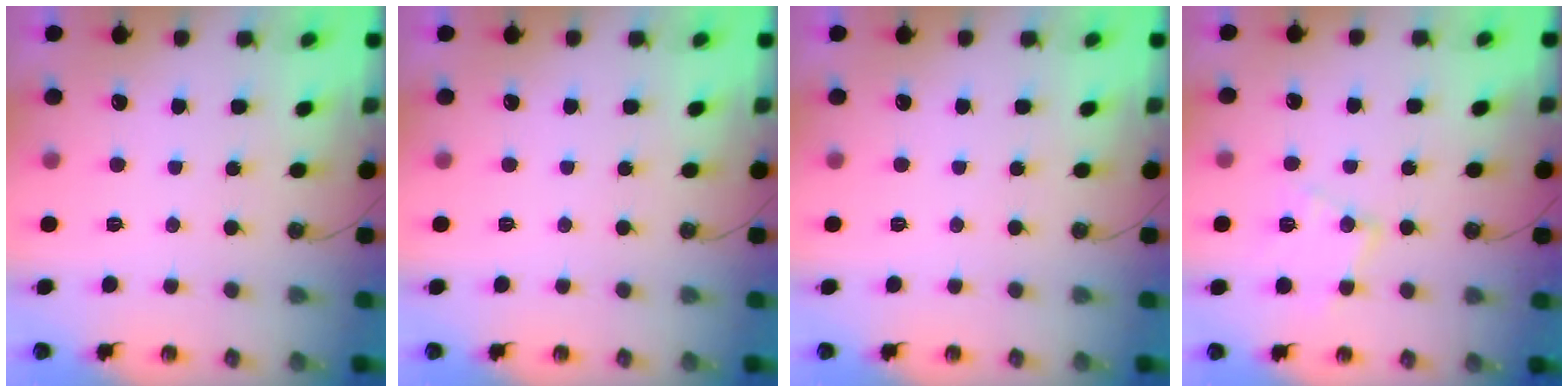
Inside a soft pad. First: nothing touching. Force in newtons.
{"total": 0.0}
{"total": 0.0}
{"total": 12.0, "press": 12.0, "slide": 0.9}